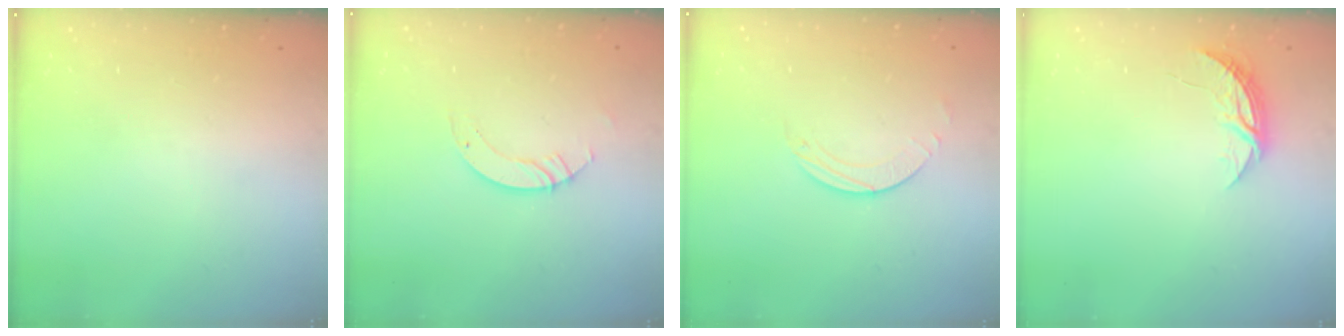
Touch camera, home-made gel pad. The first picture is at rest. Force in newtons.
{"total": 4.4, "press": 4.4, "slide": 0.1}
{"total": 2.0, "press": 2.0, "slide": 0.2}
{"total": 6.2, "press": 6.2, "slide": 0.5}